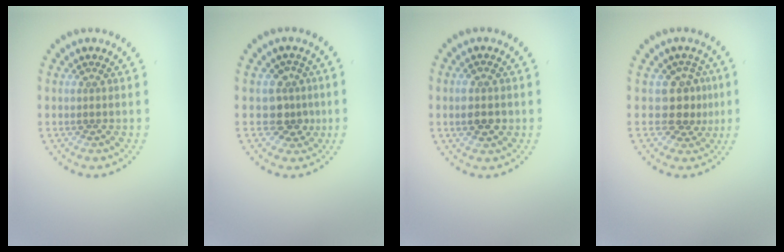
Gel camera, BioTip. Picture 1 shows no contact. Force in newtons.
{"total": 2.7, "press": 2.4, "slide": 1.2}
{"total": 3.1, "press": 3.1, "slide": 0.2}
{"total": 3.1, "press": 2.7, "slide": 1.6}